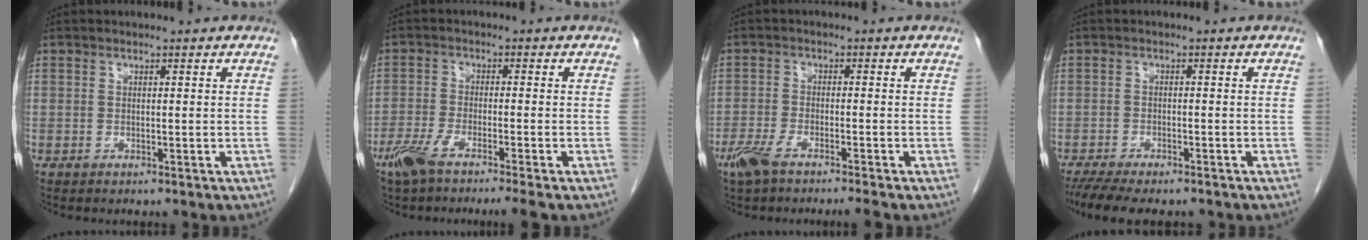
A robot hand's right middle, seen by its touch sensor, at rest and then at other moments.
{"total": 6.5, "force": [-4.7, 0.0, 4.5], "torque": [-0.084, -0.012, -0.086]}
{"total": 5.7, "force": [-4.3, 0.5, 3.6], "torque": [-0.069, -0.010, -0.078]}
{"total": 10.2, "force": [-8.4, 2.7, 5.0], "torque": [-0.079, -0.007, -0.126]}